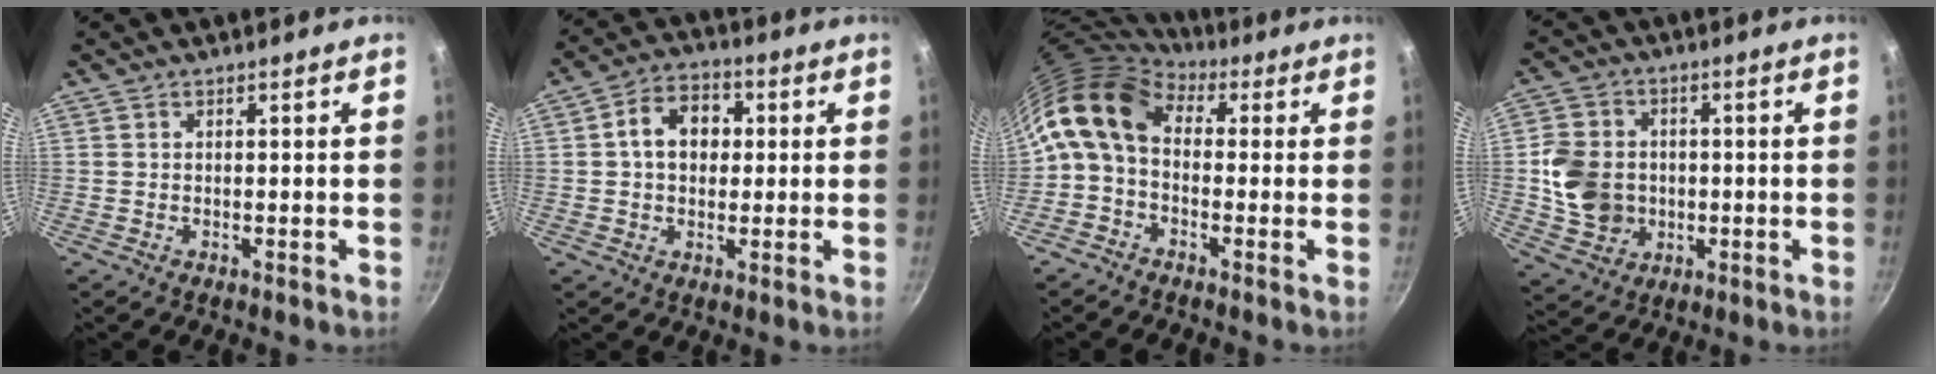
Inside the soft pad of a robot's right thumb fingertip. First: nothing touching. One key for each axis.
{"total": 9.0, "fx": 1.1, "fy": 6.8, "fz": 5.7, "tx": -0.062, "ty": 0.017, "tz": 0.005}
{"total": 11.2, "fx": 1.2, "fy": 7.7, "fz": 8.0, "tx": -0.143, "ty": 0.029, "tz": -0.002}
{"total": 11.0, "fx": -0.5, "fy": 9.5, "fz": 5.6, "tx": -0.081, "ty": 0.008, "tz": -0.004}